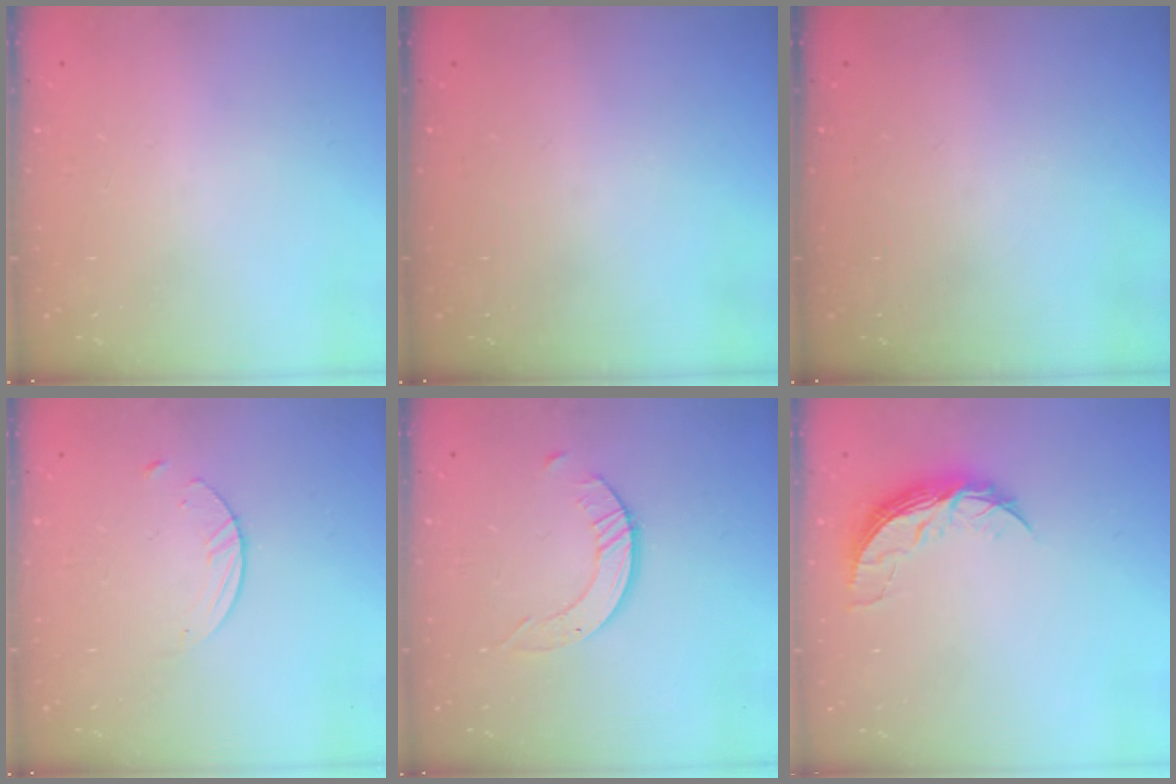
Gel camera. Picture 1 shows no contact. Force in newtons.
{"total": 0.0}
{"total": 0.0}
{"total": 2.7, "press": 2.6, "slide": 0.3}
{"total": 2.4, "press": 2.4, "slide": 0.3}
{"total": 8.0, "press": 8.0, "slide": 0.6}